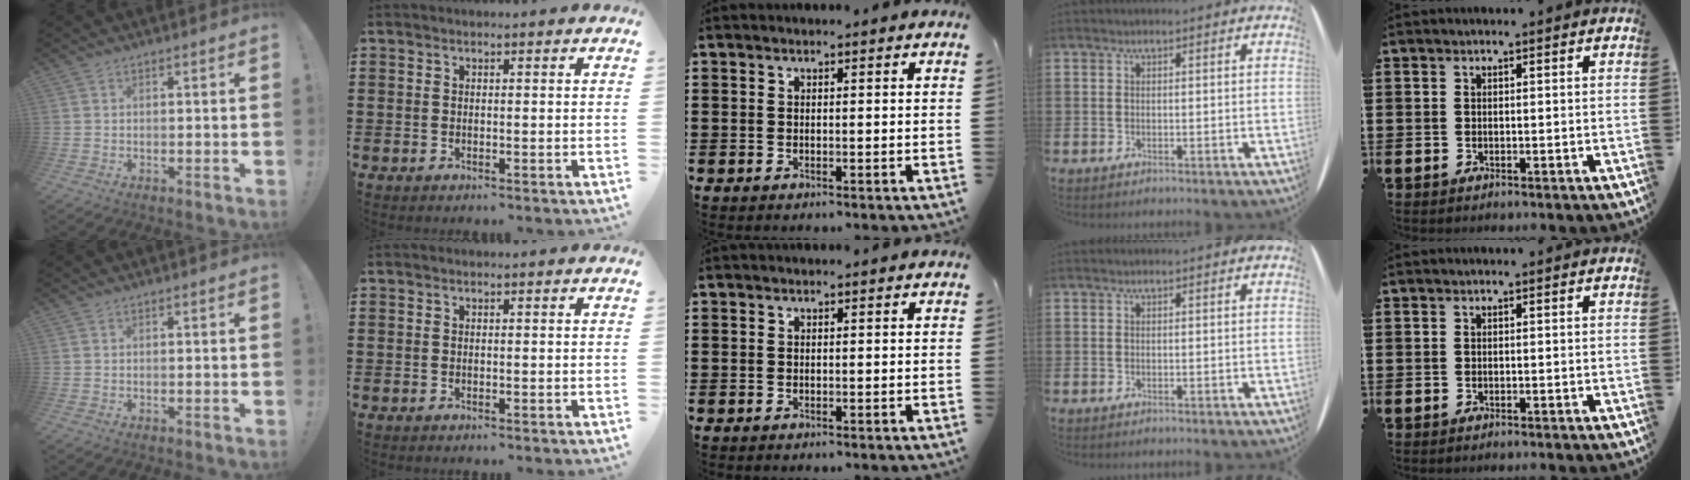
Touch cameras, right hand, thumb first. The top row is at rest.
{}